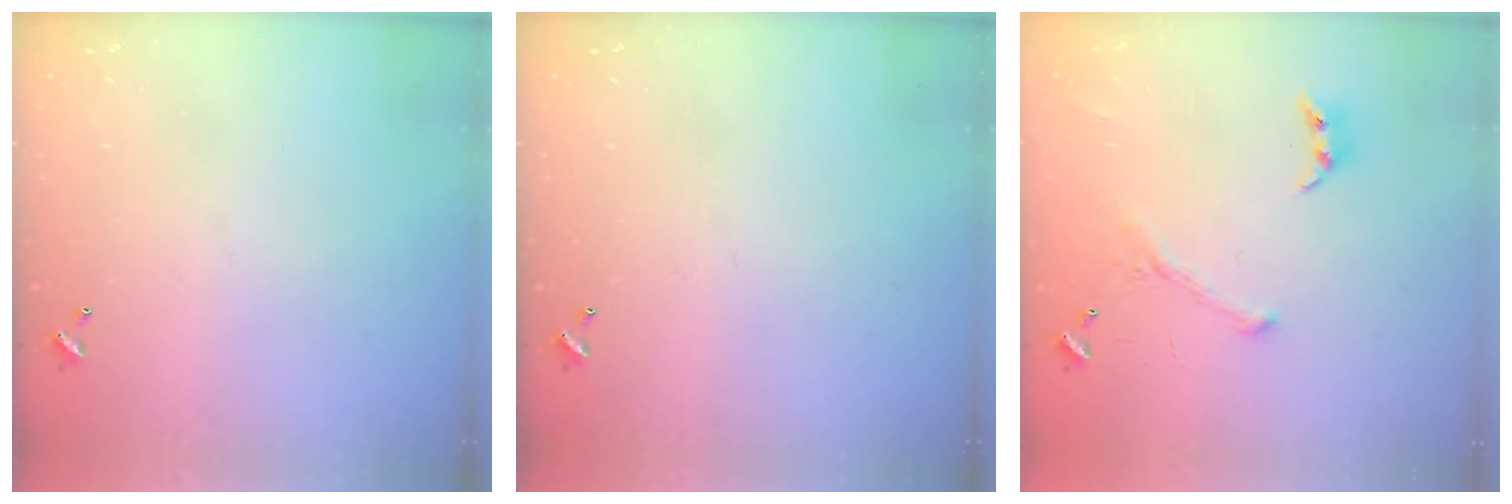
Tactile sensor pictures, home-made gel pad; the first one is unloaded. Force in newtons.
{"total": 0.0}
{"total": 2.0, "press": 2.0, "slide": 0.4}